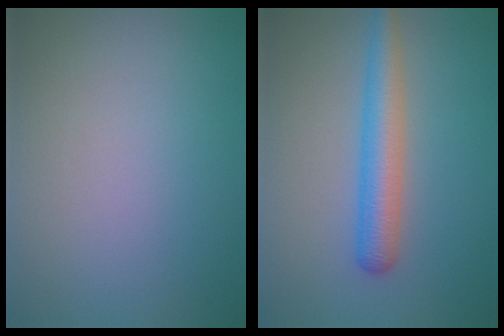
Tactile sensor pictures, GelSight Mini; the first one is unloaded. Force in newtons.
{"total": 3.9, "press": 3.9, "slide": 0.1}